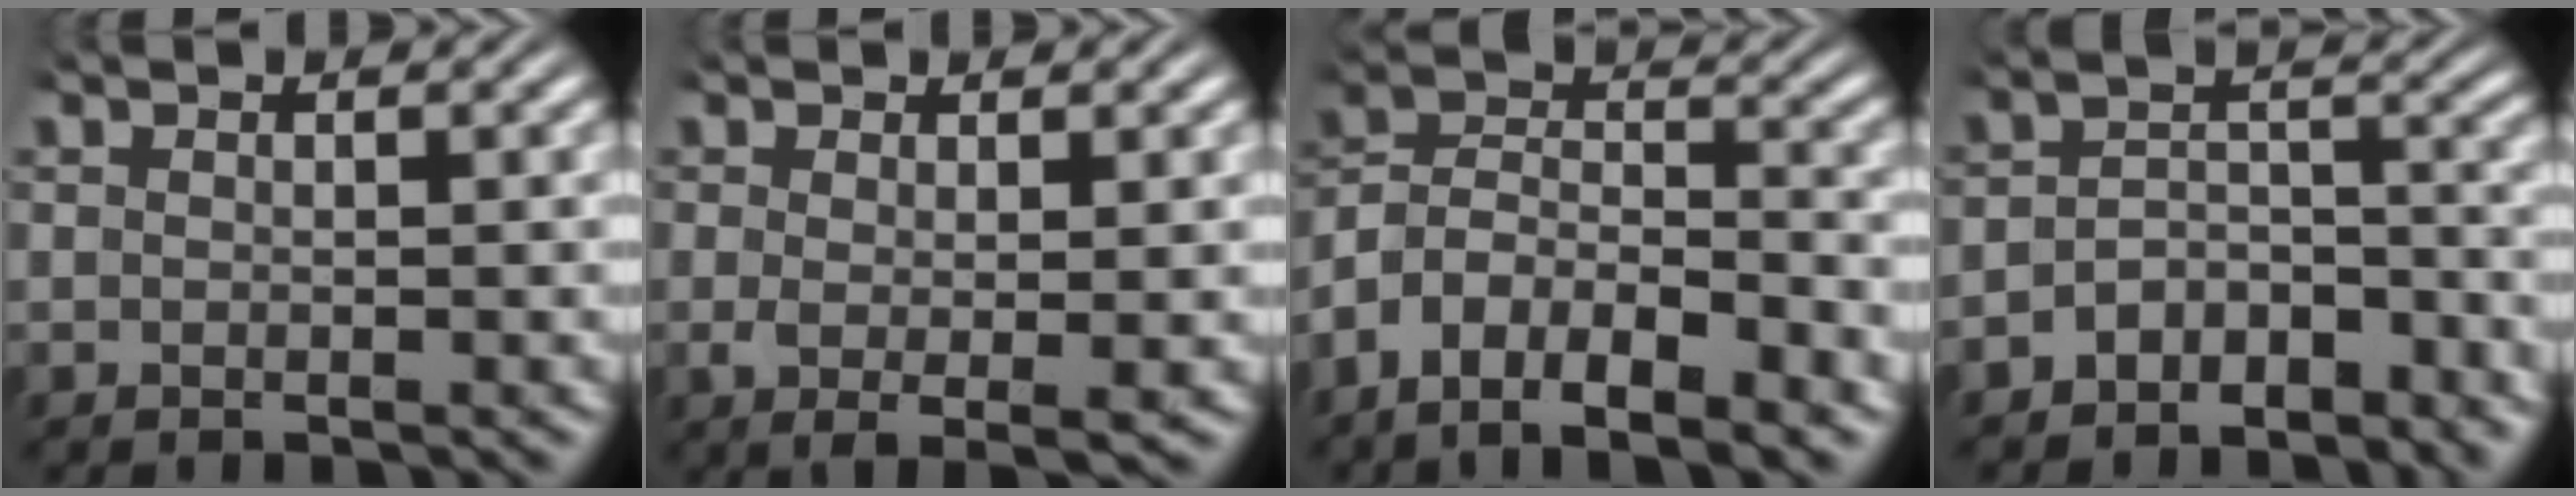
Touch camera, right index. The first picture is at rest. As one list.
[{"total": 2.6, "force": [-0.6, 0.2, 2.6], "torque": [-0.046, -0.023, 0.003]}, {"total": 10.8, "force": [-4.5, 9.0, 4.0], "torque": [-0.118, -0.037, -0.092]}, {"total": 5.8, "force": [-5.1, 2.3, 1.8], "torque": [-0.022, -0.013, -0.083]}]